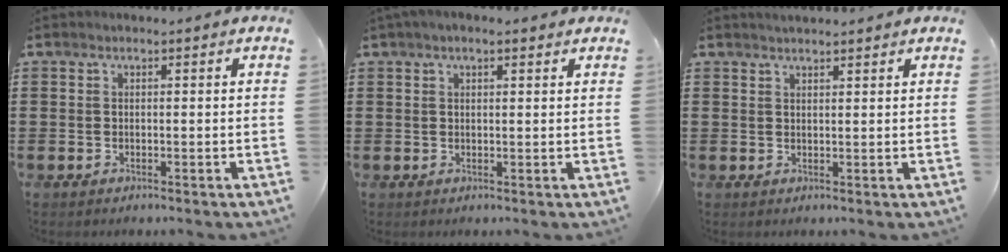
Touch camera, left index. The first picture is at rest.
{"total": 1.8, "force": [1.2, 0.5, 1.2], "torque": [-0.026, 0.005, 0.021]}
{"total": 1.4, "force": [1.4, 0.1, 0.3], "torque": [-0.007, 0.004, 0.025]}